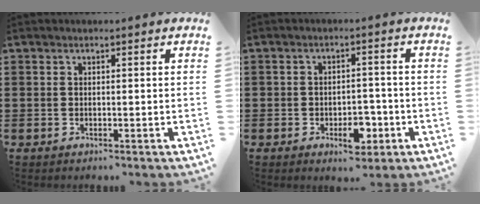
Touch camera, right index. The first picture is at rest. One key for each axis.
{"total": 5.6, "fx": -2.4, "fy": 3.2, "fz": 3.9, "tx": -0.052, "ty": 0.008, "tz": -0.042}